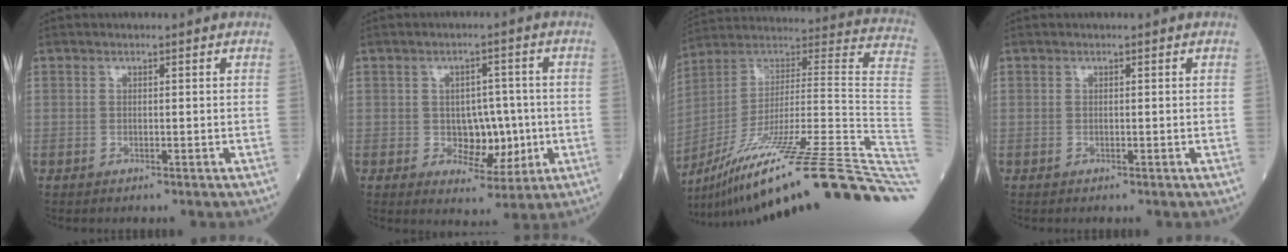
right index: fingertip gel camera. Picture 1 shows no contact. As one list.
[{"total": 6.5, "force": [-0.8, 4.0, 5.1], "torque": [-0.065, 0.005, -0.005]}, {"total": 37.3, "force": [-24.4, -0.5, 28.2], "torque": [-0.281, -0.015, -0.377]}, {"total": 0.0}]